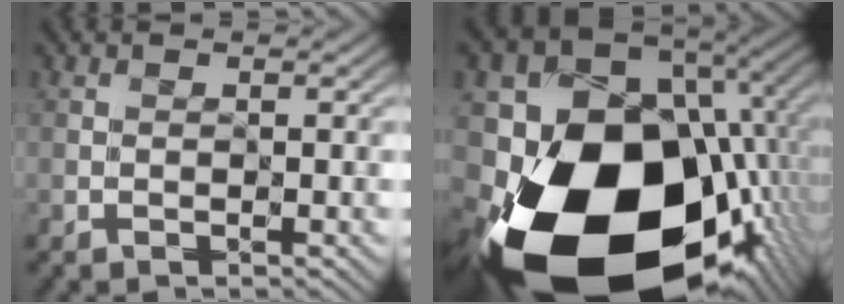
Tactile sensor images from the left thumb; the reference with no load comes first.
{"total": 21.6, "force": [-5.8, 15.7, 13.6], "torque": [-0.297, -0.075, -0.053]}